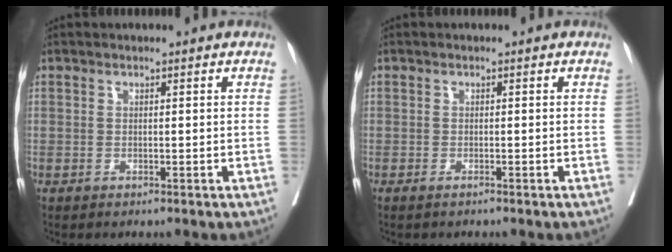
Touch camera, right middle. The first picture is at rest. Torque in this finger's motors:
{"motor_torque": [0.28, -0.28, 0.05, 0.01]}